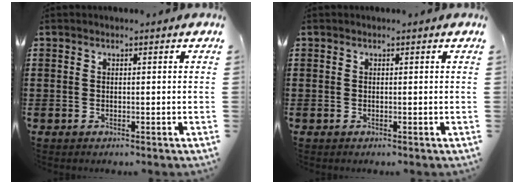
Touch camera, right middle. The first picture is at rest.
{"total": 0.0}